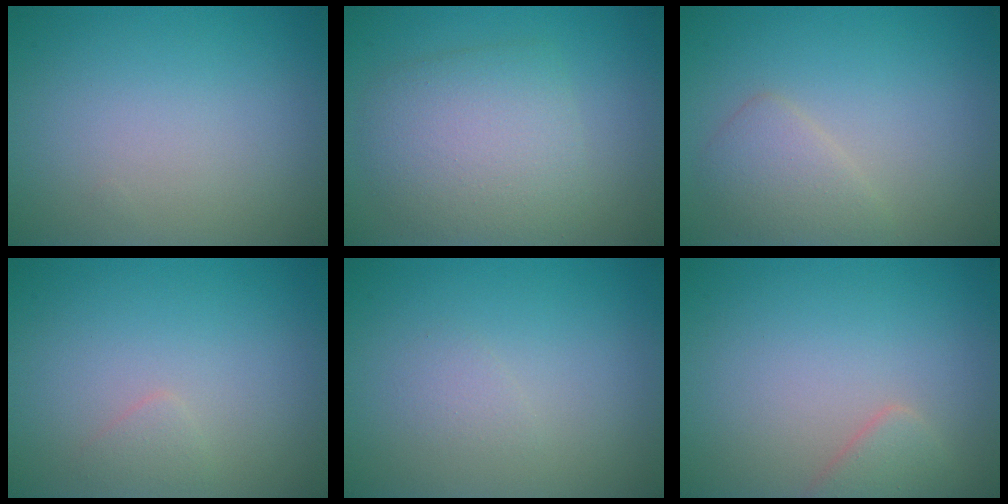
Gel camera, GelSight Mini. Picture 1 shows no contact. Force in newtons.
{"total": 5.2, "press": 5.2, "slide": 0.3}
{"total": 2.4, "press": 2.4, "slide": 0.1}
{"total": 0.9, "press": 0.9, "slide": 0.1}
{"total": 0.8, "press": 0.8, "slide": 0.0}
{"total": 1.9, "press": 1.9, "slide": 0.2}